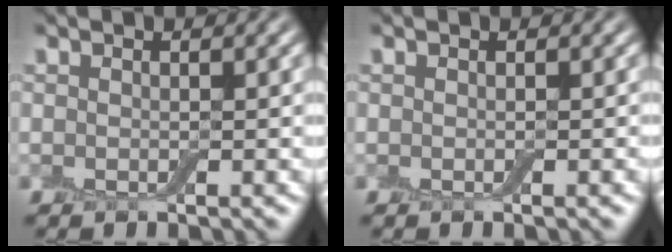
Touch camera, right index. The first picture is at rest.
{"total": 0.0}